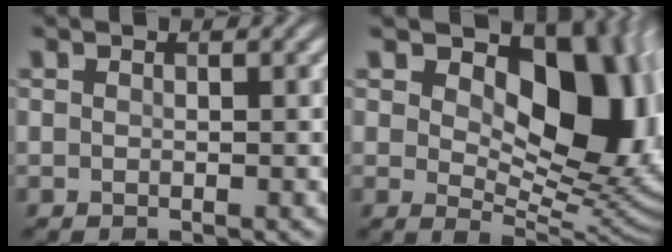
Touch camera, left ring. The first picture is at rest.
{"total": 13.6, "force": [3.7, 7.8, 10.5], "torque": [-0.127, -0.009, 0.064]}